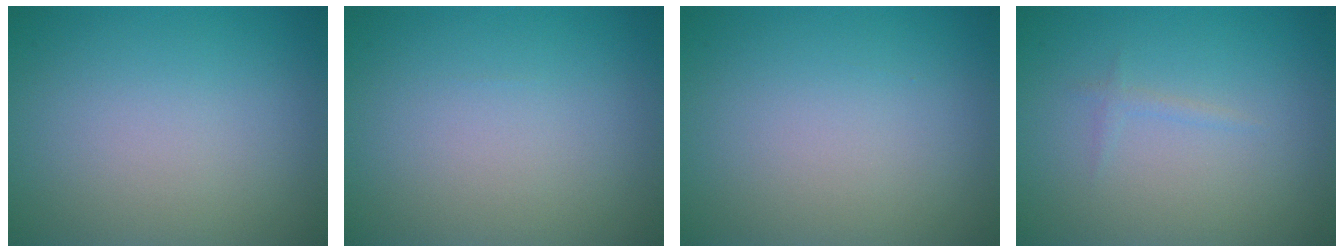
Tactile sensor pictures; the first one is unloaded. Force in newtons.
{"total": 0.0}
{"total": 0.0}
{"total": 0.7, "press": 0.7, "slide": 0.1}